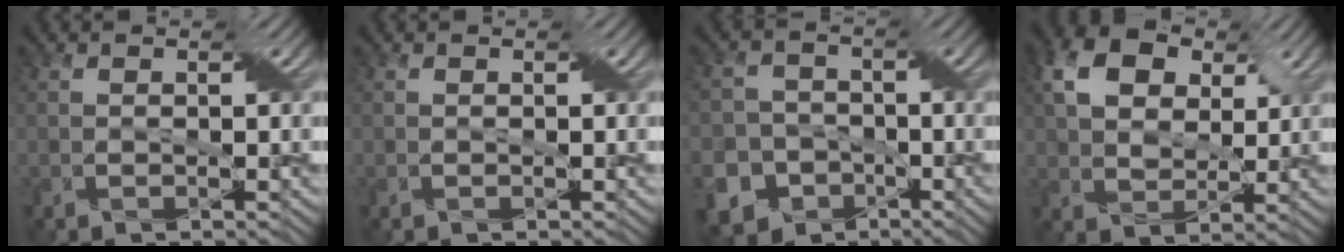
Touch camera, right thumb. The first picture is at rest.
{"total": 0.0}
{"total": 11.1, "force": [-5.7, 9.1, 2.6], "torque": [-0.078, -0.033, -0.109]}
{"total": 8.7, "force": [3.8, 5.9, 5.2], "torque": [-0.125, 0.010, 0.063]}